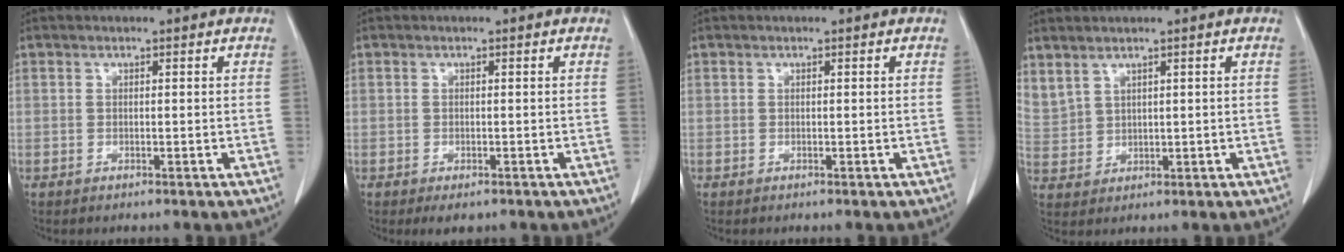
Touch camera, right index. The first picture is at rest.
{"total": 2.1, "force": [-1.3, 1.2, 1.1], "torque": [-0.011, -0.002, -0.010]}
{"total": 0.0}
{"total": 5.8, "force": [3.9, 3.2, 2.9], "torque": [-0.080, 0.005, 0.099]}